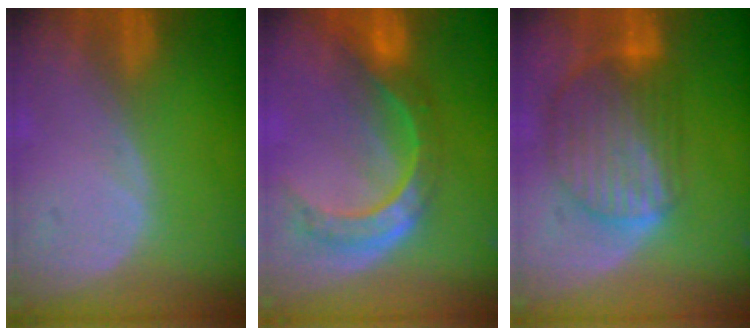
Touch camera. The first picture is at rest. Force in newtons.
{"total": 8.8, "press": 7.3, "slide": 4.9}
{"total": 9.6, "press": 8.1, "slide": 5.1}